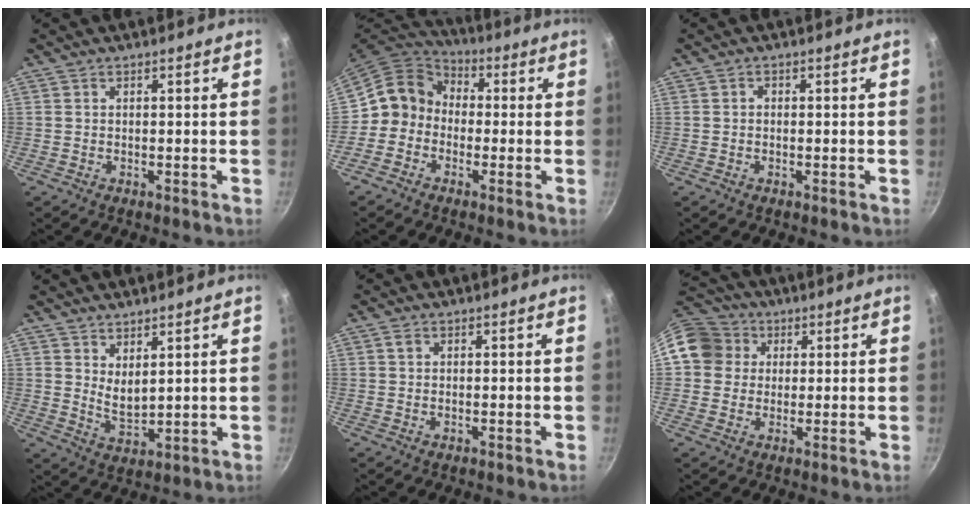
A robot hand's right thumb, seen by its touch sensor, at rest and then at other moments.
{"total": 9.0, "force": [-1.0, 8.1, 3.9], "torque": [-0.037, 0.034, -0.044]}
{"total": 0.6, "force": [-0.2, 0.5, 0.2], "torque": [-0.004, 0.004, -0.002]}
{"total": 4.9, "force": [2.8, 2.0, 3.4], "torque": [-0.051, -0.030, 0.056]}
{"total": 1.0, "force": [0.1, 0.8, 0.6], "torque": [-0.011, 0.003, 0.001]}
{"total": 10.6, "force": [2.4, 9.6, 3.9], "torque": [-0.051, 0.022, 0.028]}